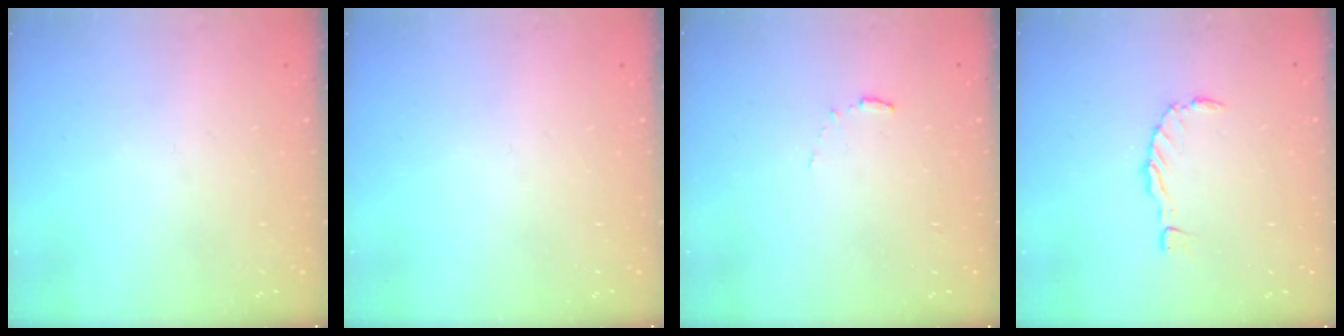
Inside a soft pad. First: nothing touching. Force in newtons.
{"total": 0.0}
{"total": 4.9, "press": 4.9, "slide": 0.4}
{"total": 0.0}